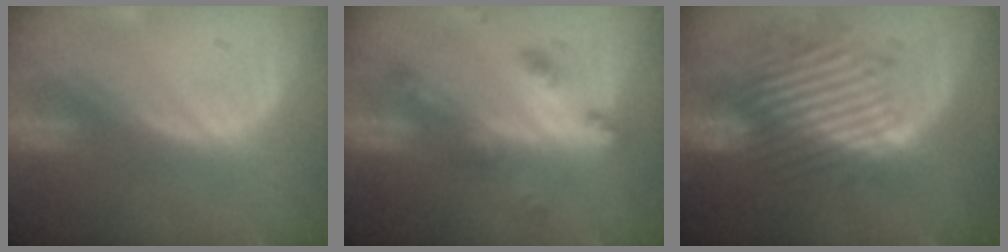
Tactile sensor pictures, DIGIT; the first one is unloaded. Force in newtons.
{"total": 6.0, "press": 5.3, "slide": 2.8}
{"total": 10.5, "press": 10.0, "slide": 3.2}